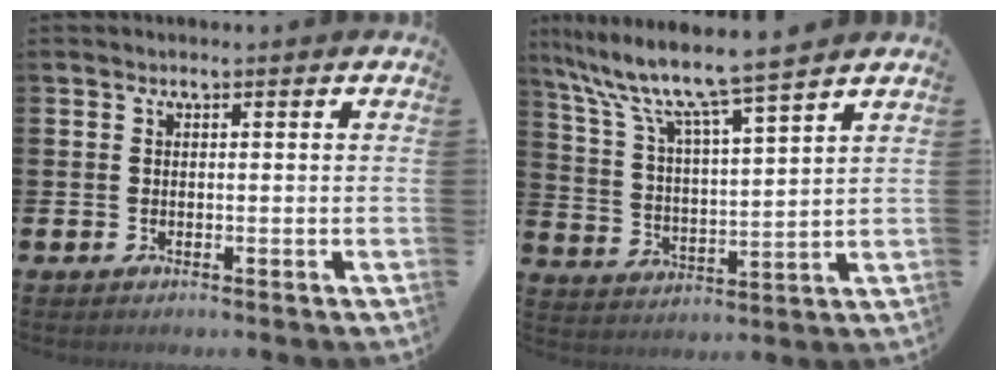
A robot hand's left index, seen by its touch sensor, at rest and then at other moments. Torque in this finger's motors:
{"motor_torque": [-0.12, -1.16, 1.05, 0.21]}